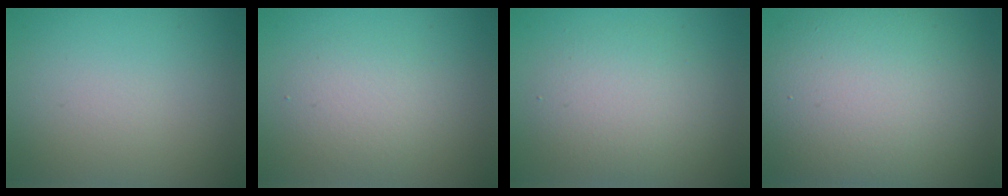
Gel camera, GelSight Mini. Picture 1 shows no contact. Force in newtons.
{"total": 2.8, "press": 2.8, "slide": 0.3}
{"total": 4.0, "press": 4.0, "slide": 0.5}
{"total": 12.4, "press": 12.4, "slide": 0.5}